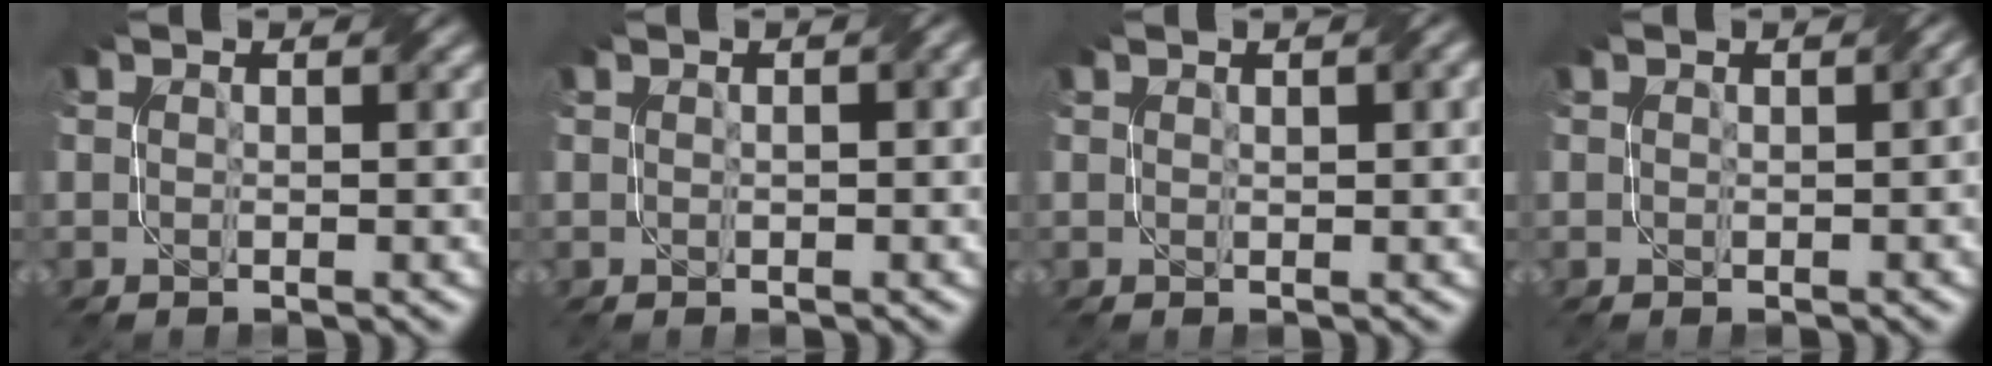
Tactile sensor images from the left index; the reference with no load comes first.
{"total": 1.3, "force": [0.2, 0.3, 1.3], "torque": [-0.019, 0.000, 0.004]}
{"total": 1.7, "force": [0.7, 0.4, 1.5], "torque": [-0.018, 0.002, 0.014]}
{"total": 1.1, "force": [-0.7, 0.2, 0.8], "torque": [-0.006, 0.004, -0.011]}